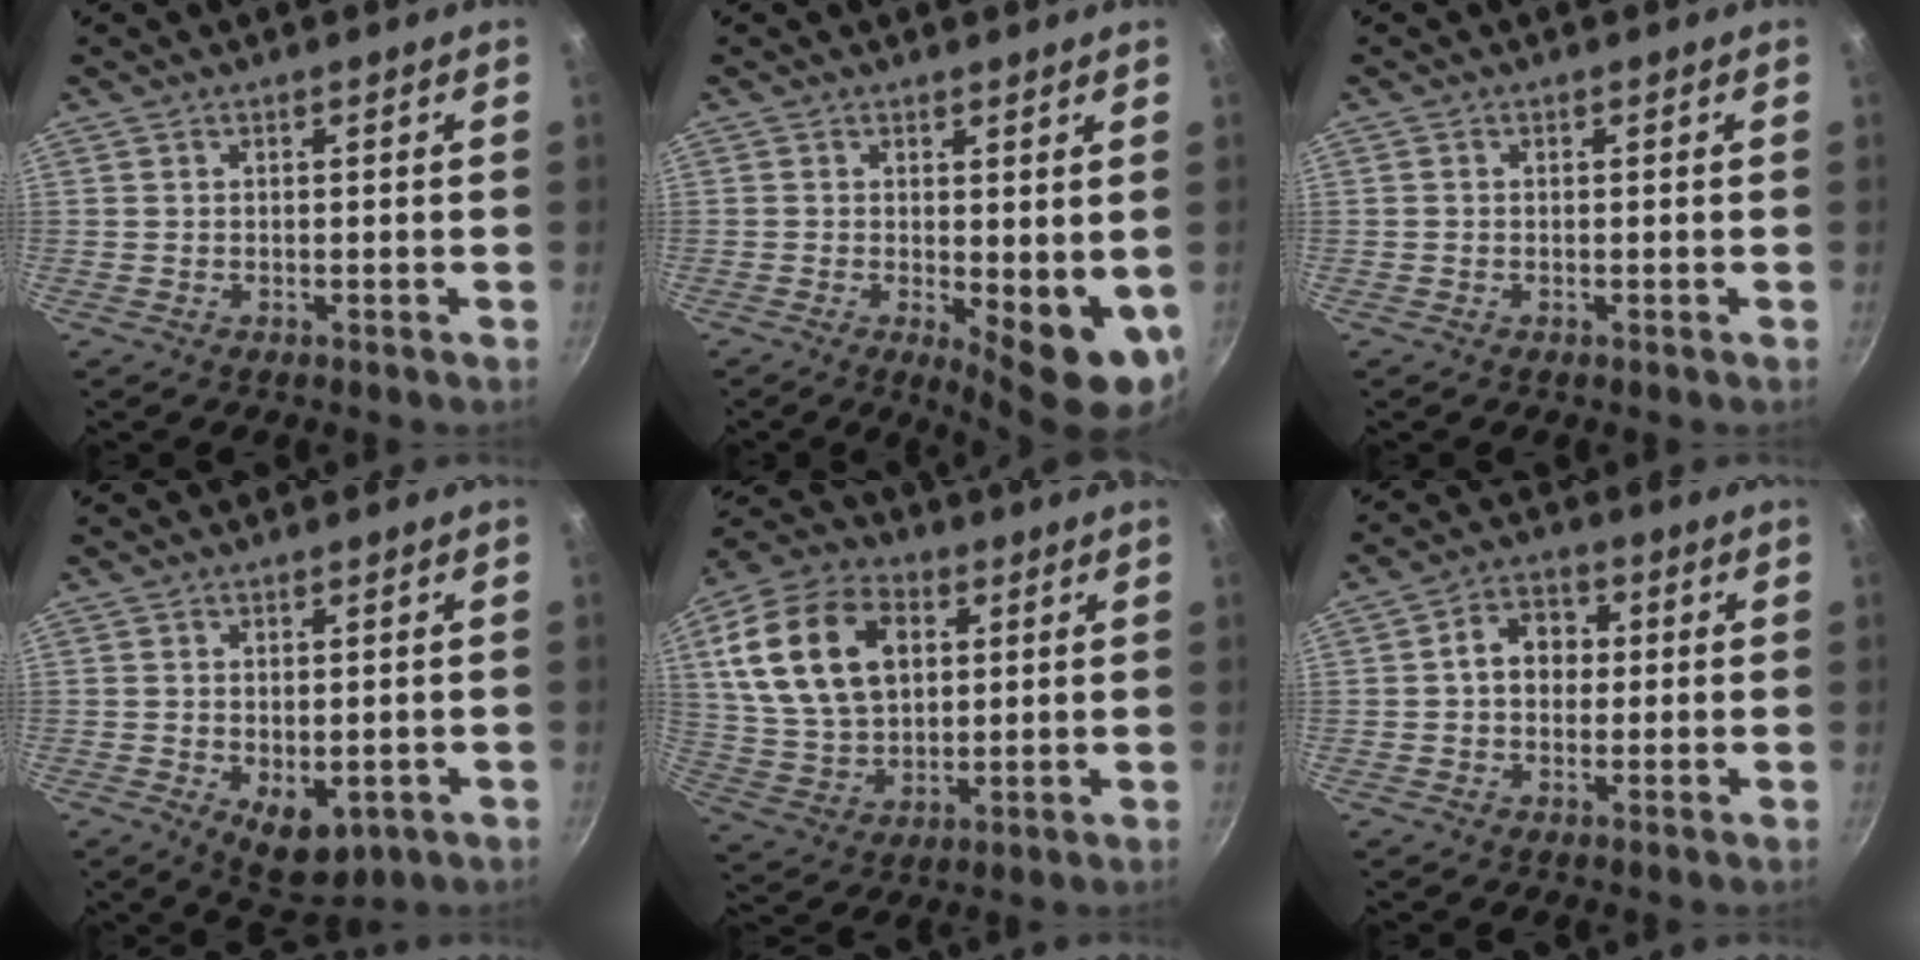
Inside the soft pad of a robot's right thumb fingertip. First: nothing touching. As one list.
[{"total": 8.9, "force": [-0.3, 3.4, 8.2], "torque": [-0.091, -0.014, 0.006]}, {"total": 0.0}, {"total": 6.9, "force": [-1.4, 4.2, 5.3], "torque": [-0.058, -0.009, -0.006]}, {"total": 20.4, "force": [5.3, 13.9, 14.0], "torque": [-0.241, 0.000, 0.097]}, {"total": 7.1, "force": [0.4, 5.6, 4.3], "torque": [-0.038, 0.016, -0.004]}]